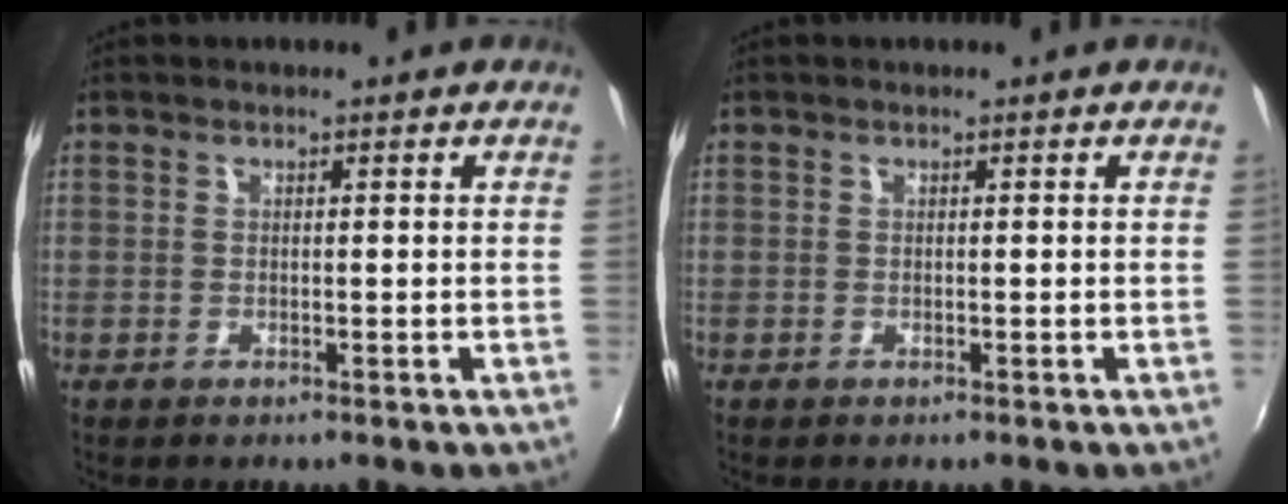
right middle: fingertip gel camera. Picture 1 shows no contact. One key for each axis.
{"total": 0.0}